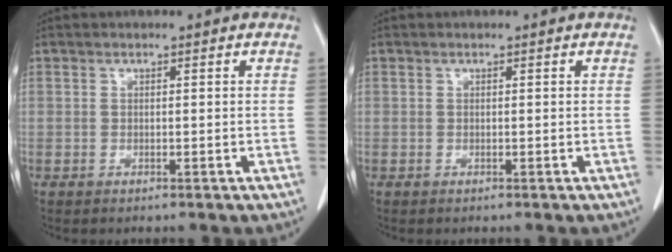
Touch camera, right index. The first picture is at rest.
{"total": 0.0}